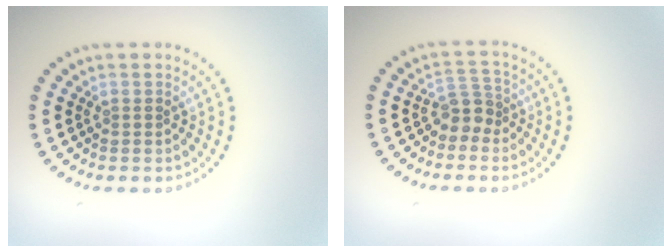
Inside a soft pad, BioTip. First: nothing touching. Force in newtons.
{"total": 2.2, "press": 1.7, "slide": 1.4}